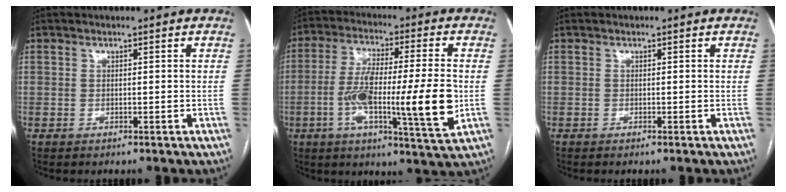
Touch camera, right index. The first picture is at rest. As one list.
[{"total": 16.7, "force": [-2.8, 1.5, 16.3], "torque": [-0.276, -0.006, -0.048]}, {"total": 0.0}]